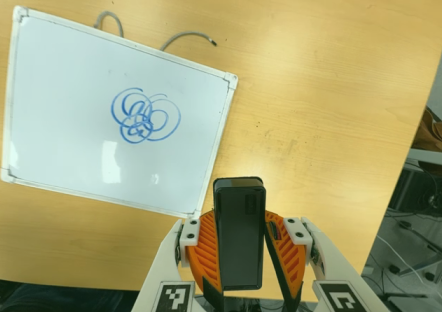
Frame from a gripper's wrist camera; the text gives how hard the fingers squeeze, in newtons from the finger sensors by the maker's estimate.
{"total": 4.8, "left": 4.8, "right": 4.8}